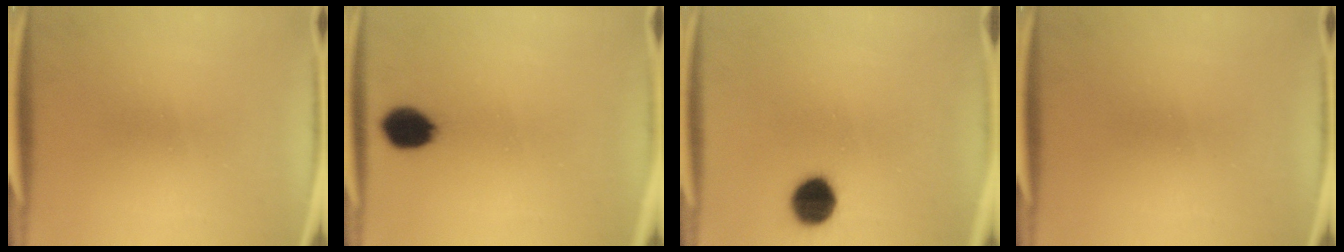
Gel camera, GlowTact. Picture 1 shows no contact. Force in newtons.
{"total": 7.5}
{"total": 8.8}
{"total": 0.0}